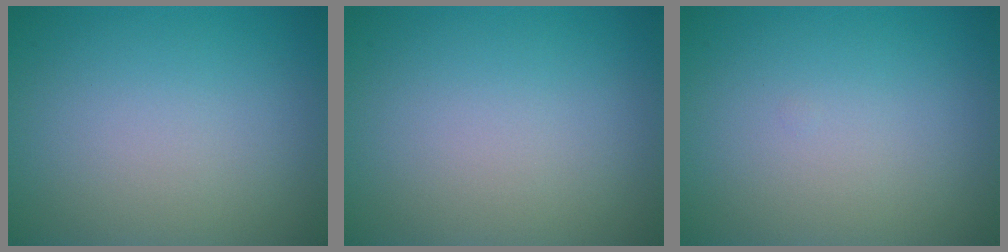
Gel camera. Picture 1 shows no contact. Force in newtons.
{"total": 0.0}
{"total": 0.0}